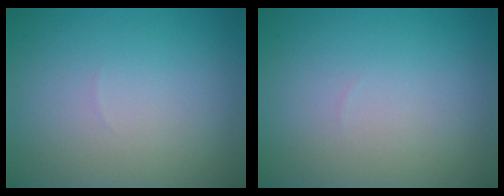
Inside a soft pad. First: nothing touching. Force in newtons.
{"total": 0.0}